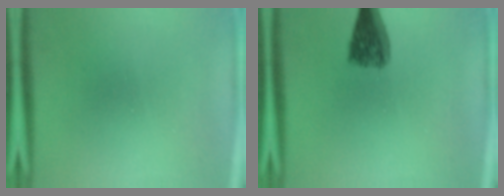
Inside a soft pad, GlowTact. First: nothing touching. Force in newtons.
{"total": 5.6}